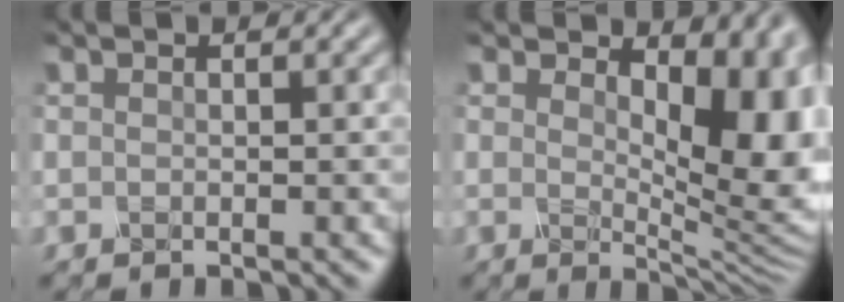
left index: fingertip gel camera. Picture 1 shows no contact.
{"total": 8.6, "force": [1.7, 4.1, 7.4], "torque": [-0.101, -0.010, 0.031]}